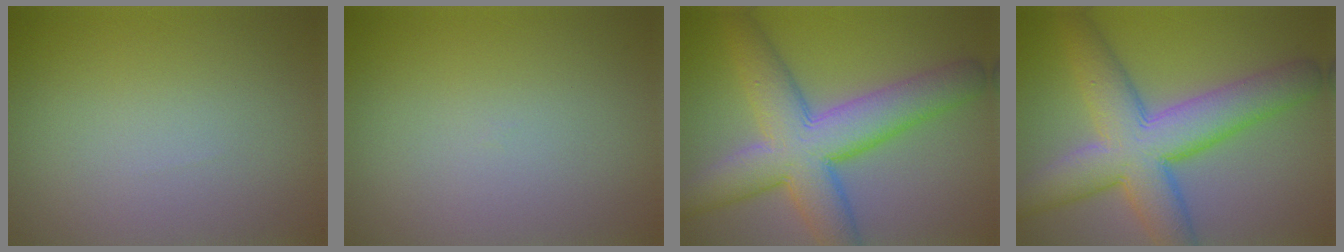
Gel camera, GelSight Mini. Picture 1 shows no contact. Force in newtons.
{"total": 0.0}
{"total": 9.4, "press": 9.4, "slide": 0.5}
{"total": 9.4, "press": 9.4, "slide": 0.5}